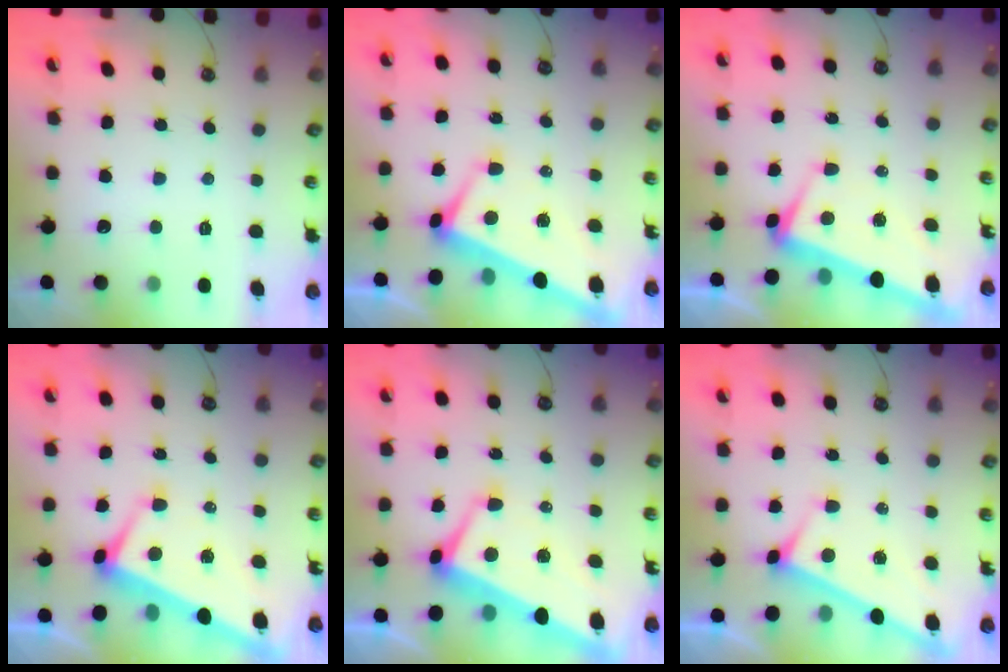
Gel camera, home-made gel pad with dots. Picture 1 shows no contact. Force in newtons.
{"total": 1.7, "press": 1.4, "slide": 1.0}
{"total": 2.0, "press": 1.8, "slide": 1.0}
{"total": 1.7, "press": 1.4, "slide": 1.0}
{"total": 1.7, "press": 1.0, "slide": 1.3}
{"total": 3.4, "press": 3.3, "slide": 0.3}